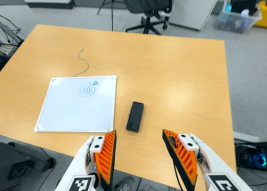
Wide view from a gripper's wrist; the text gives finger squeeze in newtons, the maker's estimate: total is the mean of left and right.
{"total": 0.0}